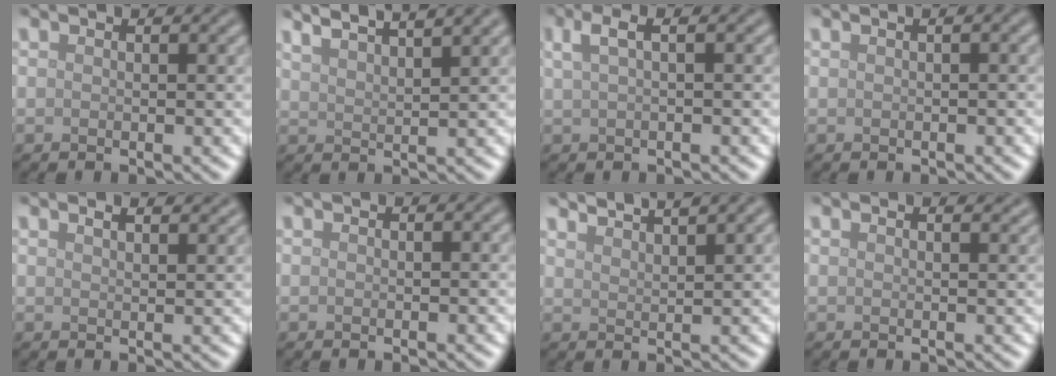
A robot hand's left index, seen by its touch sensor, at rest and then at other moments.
{"total": 6.9, "force": [5.5, 1.7, 3.8], "torque": [-0.029, 0.036, 0.047]}
{"total": 2.8, "force": [1.1, 0.9, 2.4], "torque": [-0.039, 0.011, 0.018]}
{"total": 1.3, "force": [0.4, 0.3, 1.2], "torque": [-0.019, 0.007, 0.003]}
{"total": 3.2, "force": [2.4, 1.1, 1.7], "torque": [-0.004, 0.011, 0.015]}
{"total": 0.0}
{"total": 4.6, "force": [4.1, 0.9, 2.0], "torque": [-0.006, 0.018, 0.037]}
{"total": 1.7, "force": [1.4, 0.5, 0.9], "torque": [-0.010, 0.002, 0.012]}